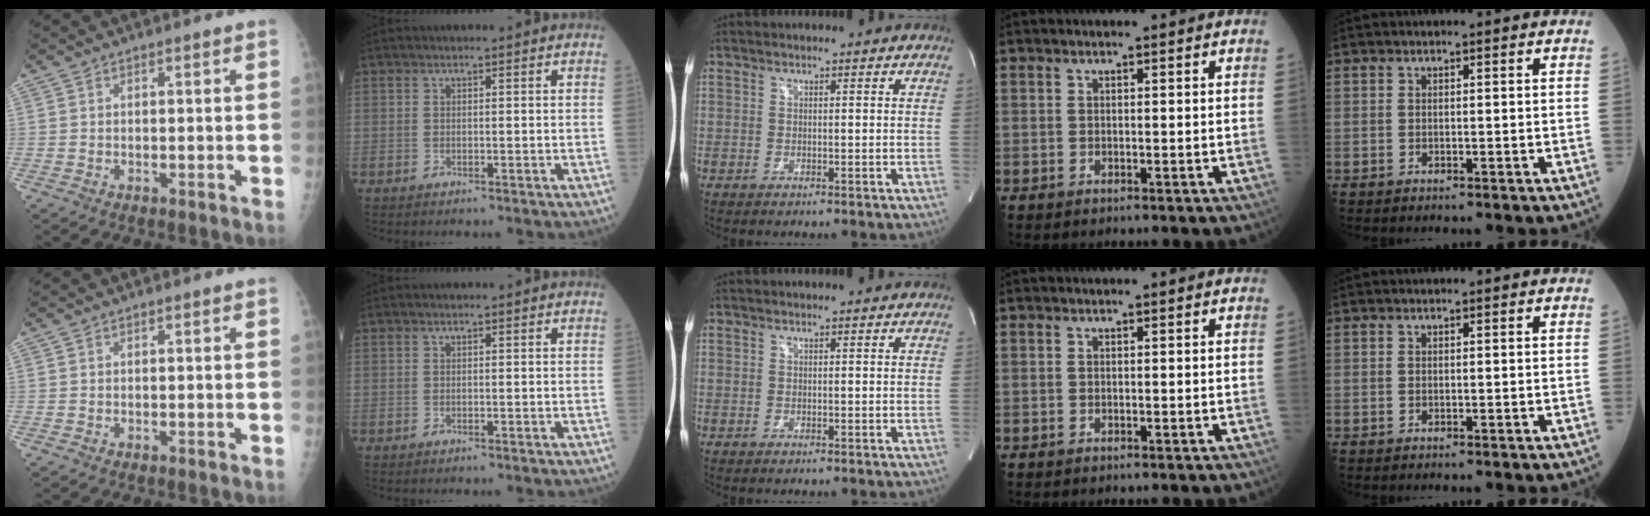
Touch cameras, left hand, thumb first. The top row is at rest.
{}